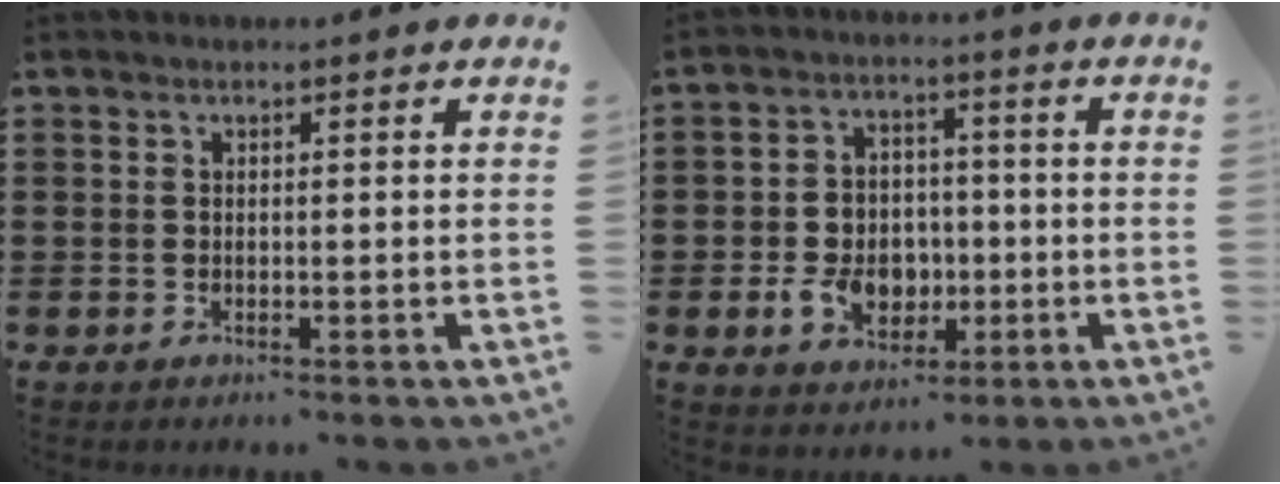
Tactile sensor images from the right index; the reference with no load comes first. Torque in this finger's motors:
{"motor_torque": [2.14, 0.00, 0.57, 0.13]}